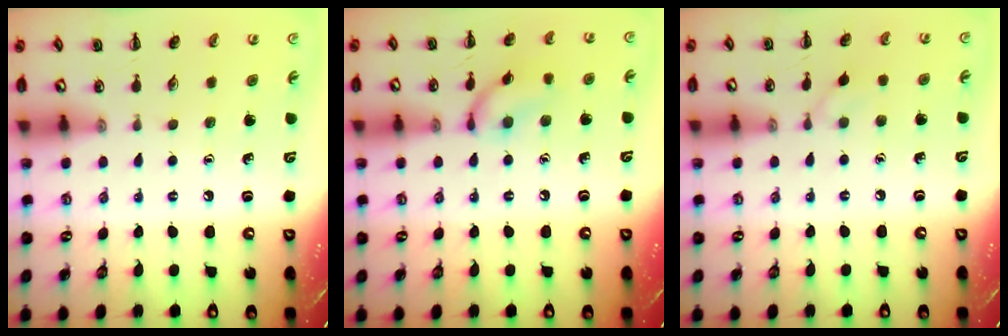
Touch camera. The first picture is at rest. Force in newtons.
{"total": 9.9, "press": 9.9, "slide": 0.5}
{"total": 4.4, "press": 4.1, "slide": 1.7}